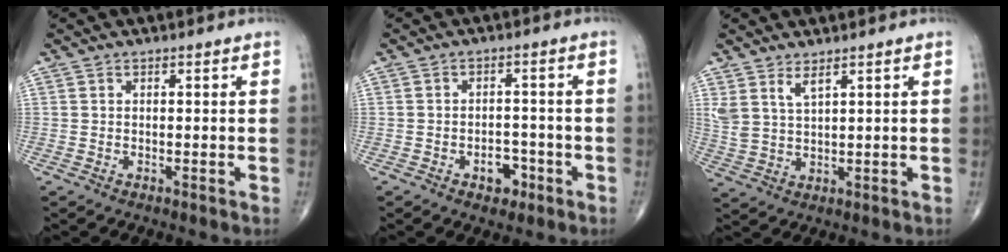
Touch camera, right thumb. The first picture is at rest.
{"total": 4.1, "force": [-2.1, 2.7, 2.3], "torque": [-0.011, 0.019, -0.029]}
{"total": 4.4, "force": [2.9, 1.3, 3.0], "torque": [-0.066, -0.020, 0.066]}